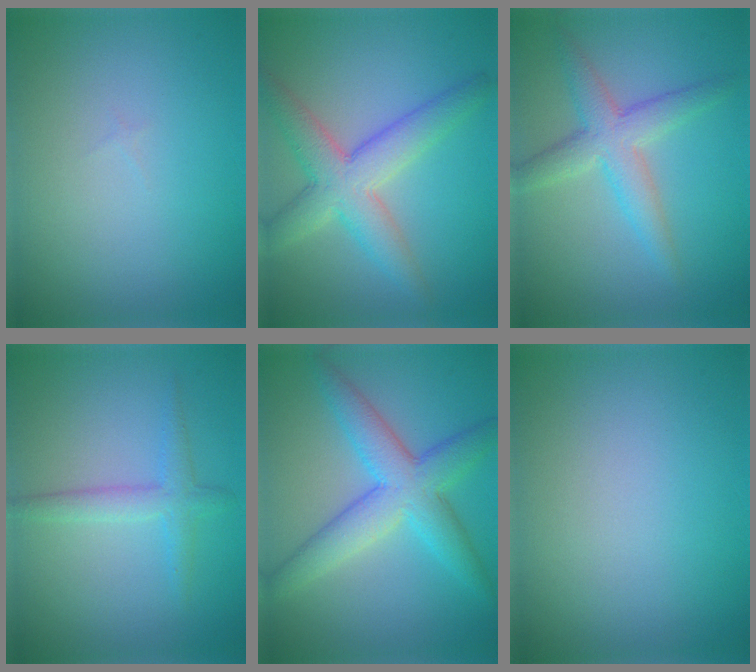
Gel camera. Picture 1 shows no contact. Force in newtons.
{"total": 5.6, "press": 5.6, "slide": 0.2}
{"total": 4.0, "press": 4.0, "slide": 0.1}
{"total": 2.3, "press": 2.3, "slide": 0.1}
{"total": 6.0, "press": 6.0, "slide": 0.1}
{"total": 0.0}